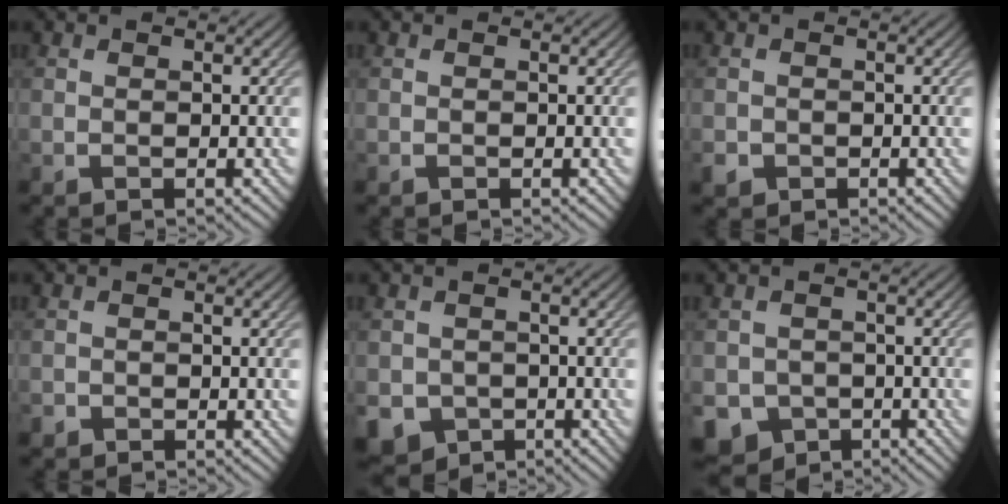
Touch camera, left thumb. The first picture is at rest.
{"total": 0.0}
{"total": 1.6, "force": [-0.8, 1.3, 0.5], "torque": [-0.009, -0.008, -0.020]}
{"total": 1.0, "force": [-0.7, 0.6, 0.1], "torque": [-0.002, -0.003, -0.017]}
{"total": 5.0, "force": [-2.2, 4.2, 1.6], "torque": [-0.037, -0.017, -0.039]}
{"total": 5.7, "force": [-2.9, 4.6, 1.7], "torque": [-0.030, -0.014, -0.052]}